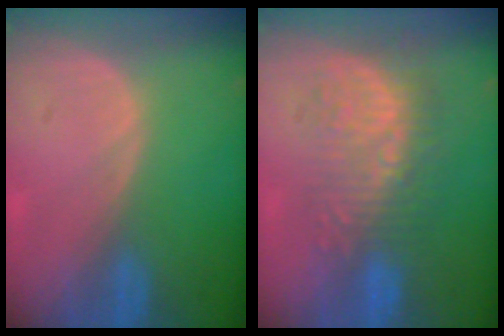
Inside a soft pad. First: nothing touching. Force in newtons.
{"total": 8.9, "press": 8.5, "slide": 2.5}